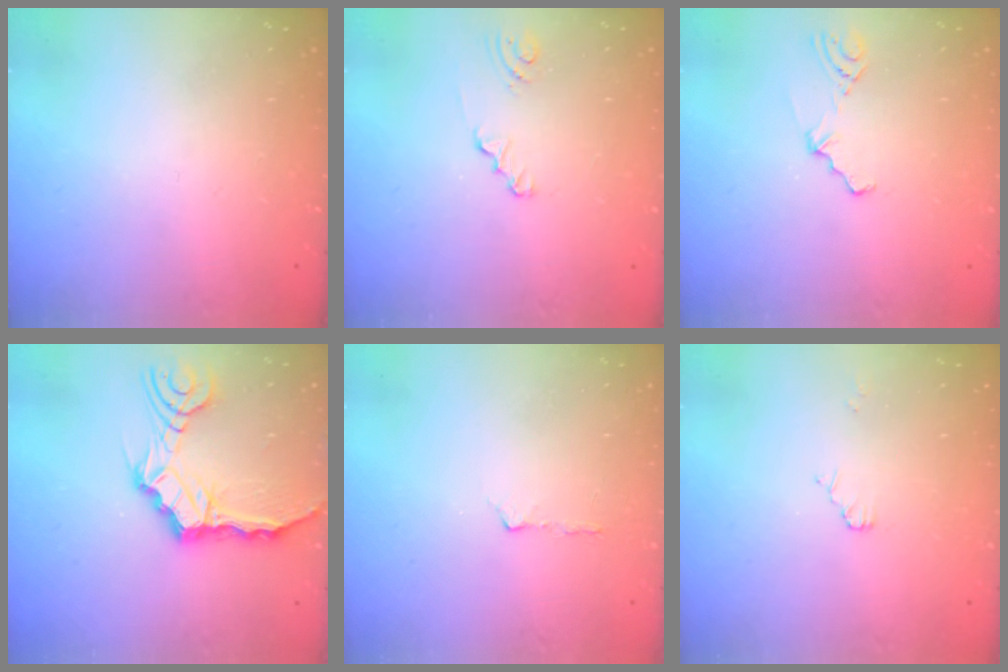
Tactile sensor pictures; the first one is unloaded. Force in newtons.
{"total": 1.7, "press": 1.7, "slide": 0.3}
{"total": 3.2, "press": 3.0, "slide": 1.0}
{"total": 11.1, "press": 10.6, "slide": 3.4}
{"total": 2.9, "press": 2.8, "slide": 0.8}
{"total": 2.0, "press": 1.9, "slide": 0.3}